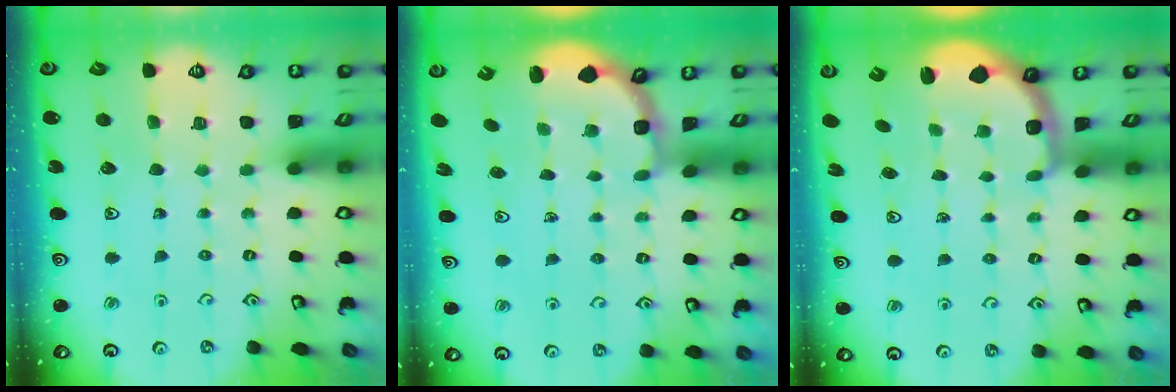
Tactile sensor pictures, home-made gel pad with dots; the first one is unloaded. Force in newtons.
{"total": 2.7, "press": 2.0, "slide": 1.7}
{"total": 2.5, "press": 1.5, "slide": 2.0}